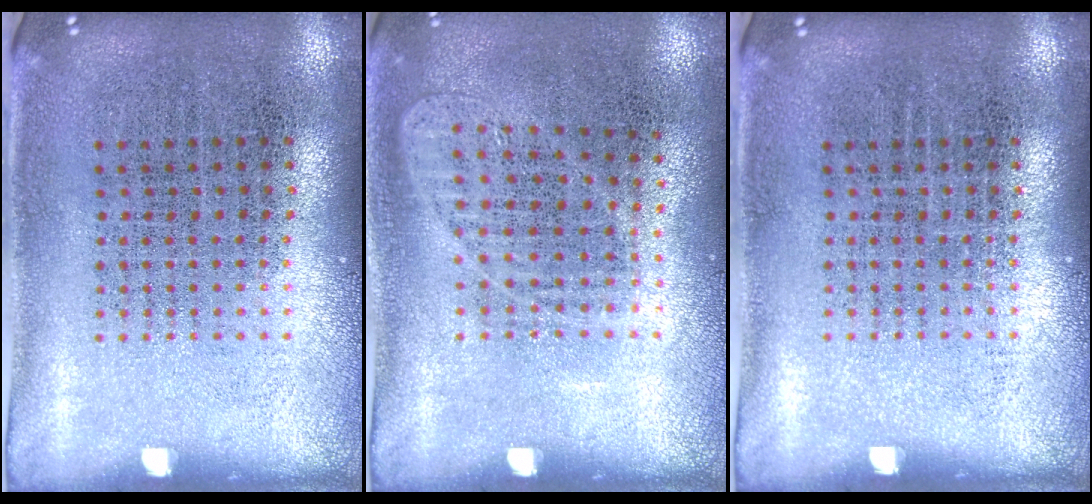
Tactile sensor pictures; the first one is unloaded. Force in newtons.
{"total": 1.0, "press": 0.9, "slide": 0.4}
{"total": 0.0}